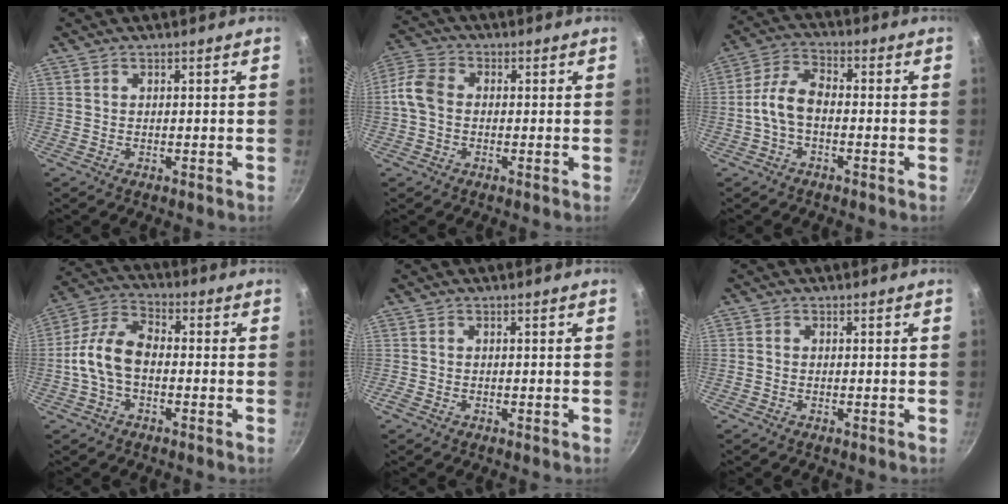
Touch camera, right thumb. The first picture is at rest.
{"total": 6.9, "force": [-0.6, 5.2, 4.6], "torque": [-0.086, 0.021, -0.030]}
{"total": 7.1, "force": [-1.8, 4.0, 5.6], "torque": [-0.110, 0.034, -0.044]}
{"total": 10.1, "force": [-1.7, 6.1, 7.8], "torque": [-0.142, 0.040, -0.048]}
{"total": 1.0, "force": [-0.5, 0.6, 0.5], "torque": [-0.012, 0.000, -0.014]}
{"total": 0.7, "force": [-0.4, 0.5, 0.2], "torque": [-0.006, 0.002, -0.011]}